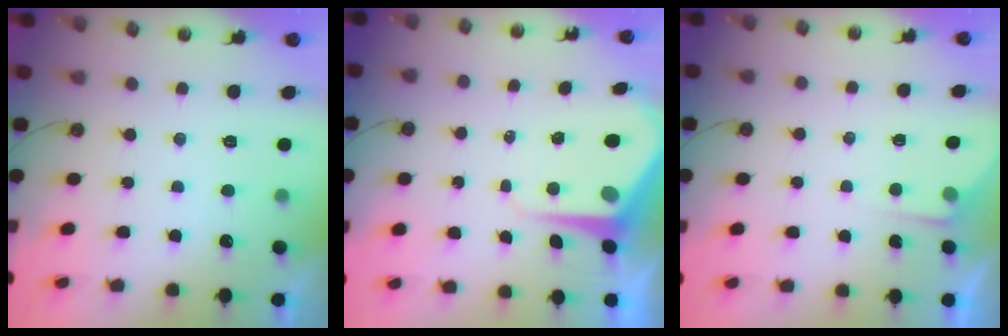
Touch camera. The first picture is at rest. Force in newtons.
{"total": 7.9, "press": 7.9, "slide": 0.9}
{"total": 3.9, "press": 3.8, "slide": 0.6}